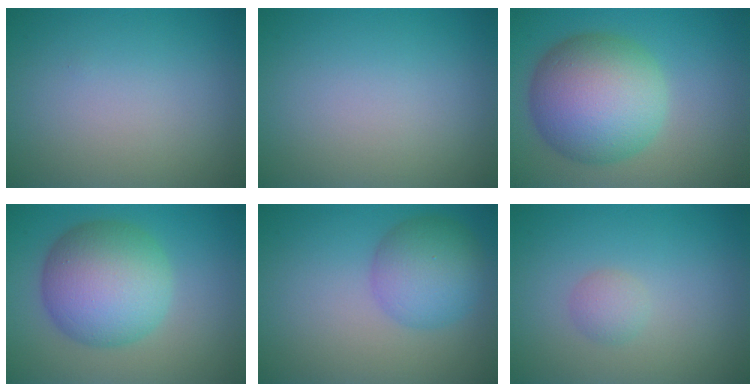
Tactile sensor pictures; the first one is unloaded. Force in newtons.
{"total": 0.0}
{"total": 10.3, "press": 10.3, "slide": 0.4}
{"total": 8.9, "press": 8.9, "slide": 0.1}
{"total": 5.1, "press": 5.1, "slide": 0.2}
{"total": 1.3, "press": 1.3, "slide": 0.1}